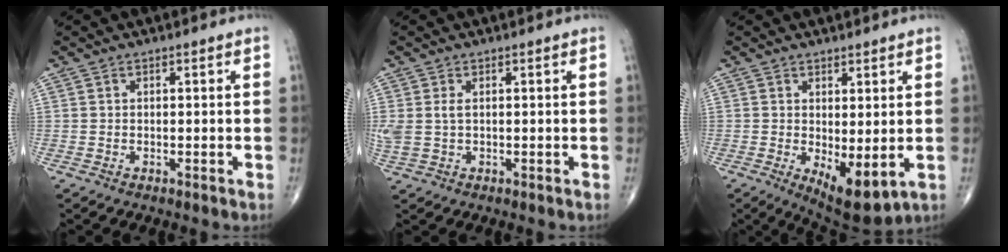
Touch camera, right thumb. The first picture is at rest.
{"total": 3.8, "force": [0.6, 2.3, 3.0], "torque": [-0.089, 0.008, 0.018]}
{"total": 8.2, "force": [-1.0, 3.3, 7.4], "torque": [-0.105, -0.020, -0.002]}